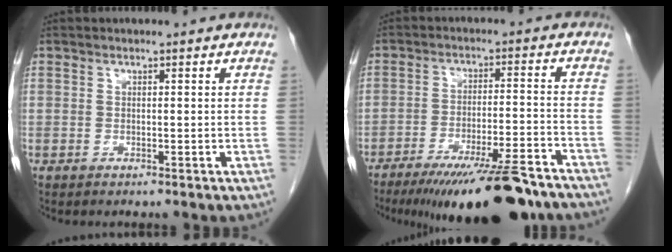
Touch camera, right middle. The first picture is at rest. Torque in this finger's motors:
{"motor_torque": [1.30, -0.84, 0.44, 0.10]}